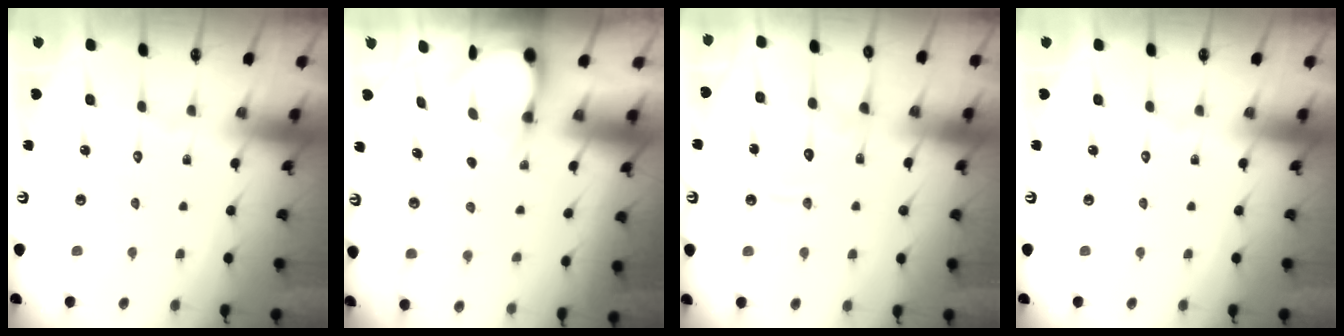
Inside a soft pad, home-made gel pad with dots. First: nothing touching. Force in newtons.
{"total": 3.3, "press": 3.3, "slide": 0.4}
{"total": 11.8, "press": 11.8, "slide": 1.1}
{"total": 0.0}